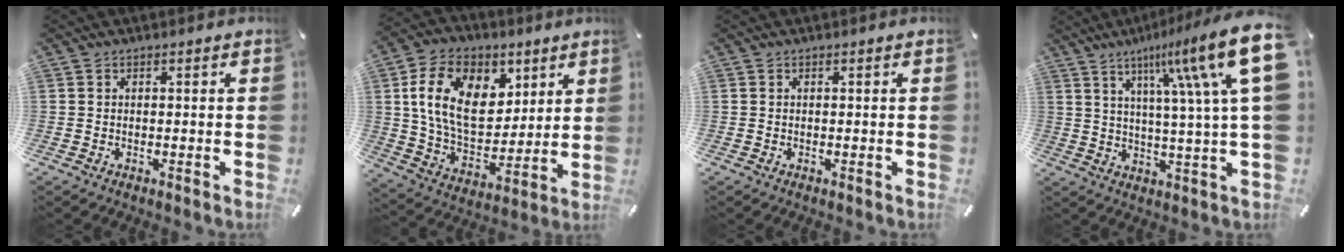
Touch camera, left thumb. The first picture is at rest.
{"total": 17.3, "force": [6.3, 12.3, 10.4], "torque": [-0.182, -0.010, 0.119]}
{"total": 0.0}
{"total": 21.5, "force": [8.2, 3.8, 19.5], "torque": [-0.288, -0.043, 0.116]}